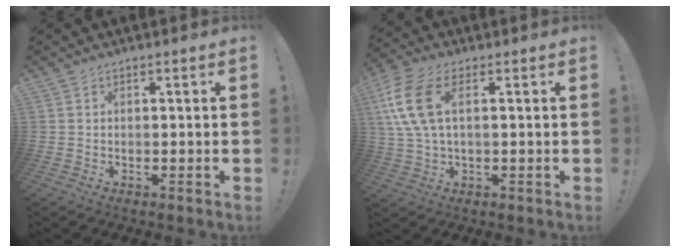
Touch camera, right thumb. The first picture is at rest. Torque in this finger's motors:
{"motor_torque": [1.06, 1.50, 0.18, 0.07, 0.12]}